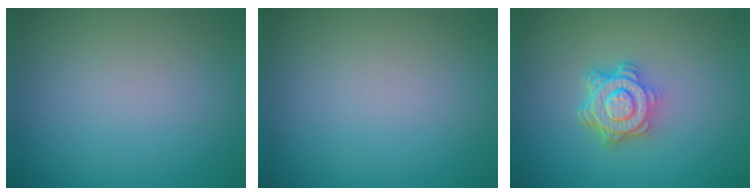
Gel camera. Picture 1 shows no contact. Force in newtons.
{"total": 0.0}
{"total": 4.6, "press": 3.6, "slide": 2.9}